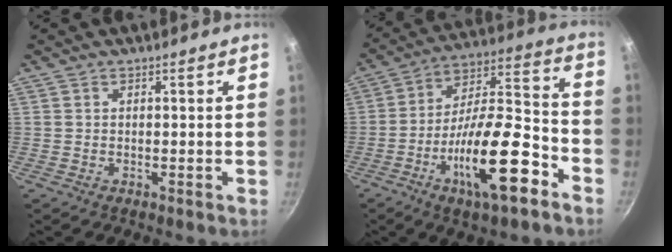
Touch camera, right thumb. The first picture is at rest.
{"total": 20.6, "force": [-9.2, 6.6, 17.2], "torque": [-0.263, 0.052, -0.157]}